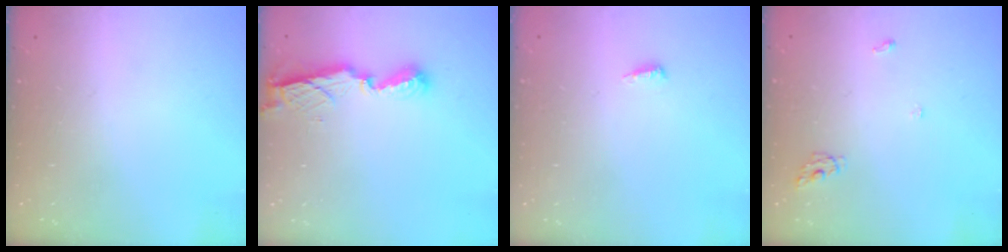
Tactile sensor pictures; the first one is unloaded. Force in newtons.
{"total": 7.9, "press": 7.8, "slide": 0.3}
{"total": 4.6, "press": 4.5, "slide": 0.9}
{"total": 4.4, "press": 4.4, "slide": 0.3}